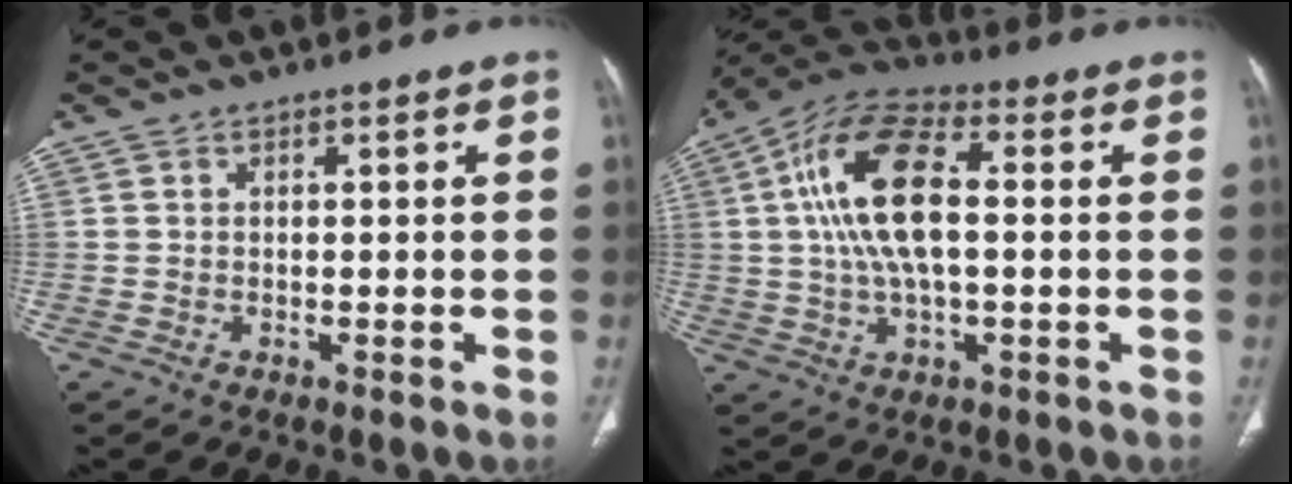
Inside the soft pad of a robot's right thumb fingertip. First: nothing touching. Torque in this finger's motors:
{"motor_torque": [1.31, 3.70, 2.56, -0.02, 0.80]}